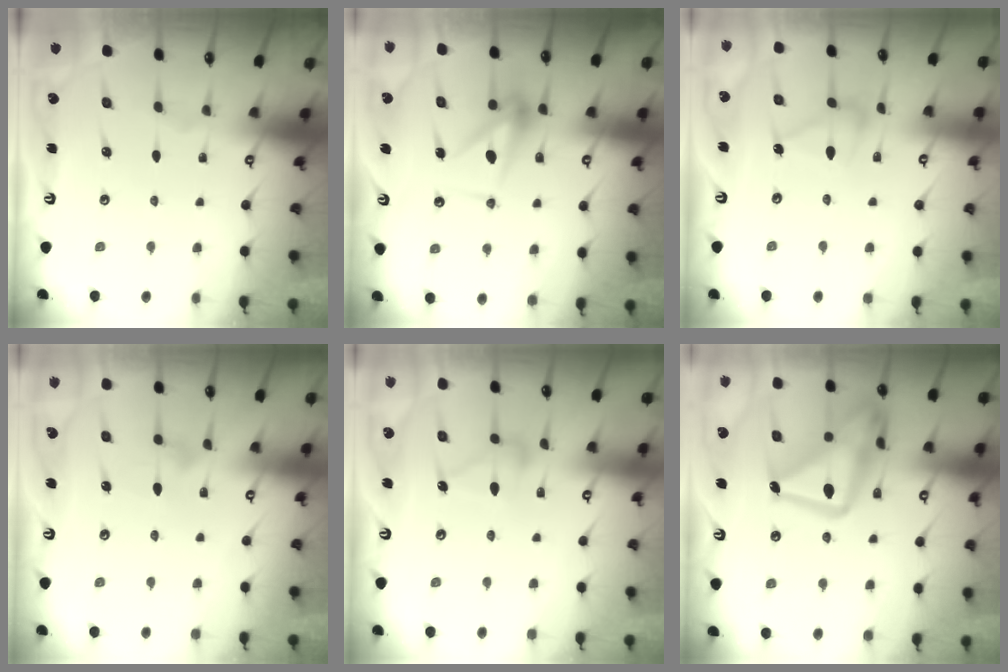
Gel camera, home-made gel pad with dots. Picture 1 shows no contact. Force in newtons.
{"total": 10.0, "press": 10.0, "slide": 0.2}
{"total": 9.8, "press": 9.8, "slide": 0.5}
{"total": 5.9, "press": 5.9, "slide": 0.4}
{"total": 9.5, "press": 9.4, "slide": 0.5}
{"total": 20.8, "press": 20.8, "slide": 1.5}